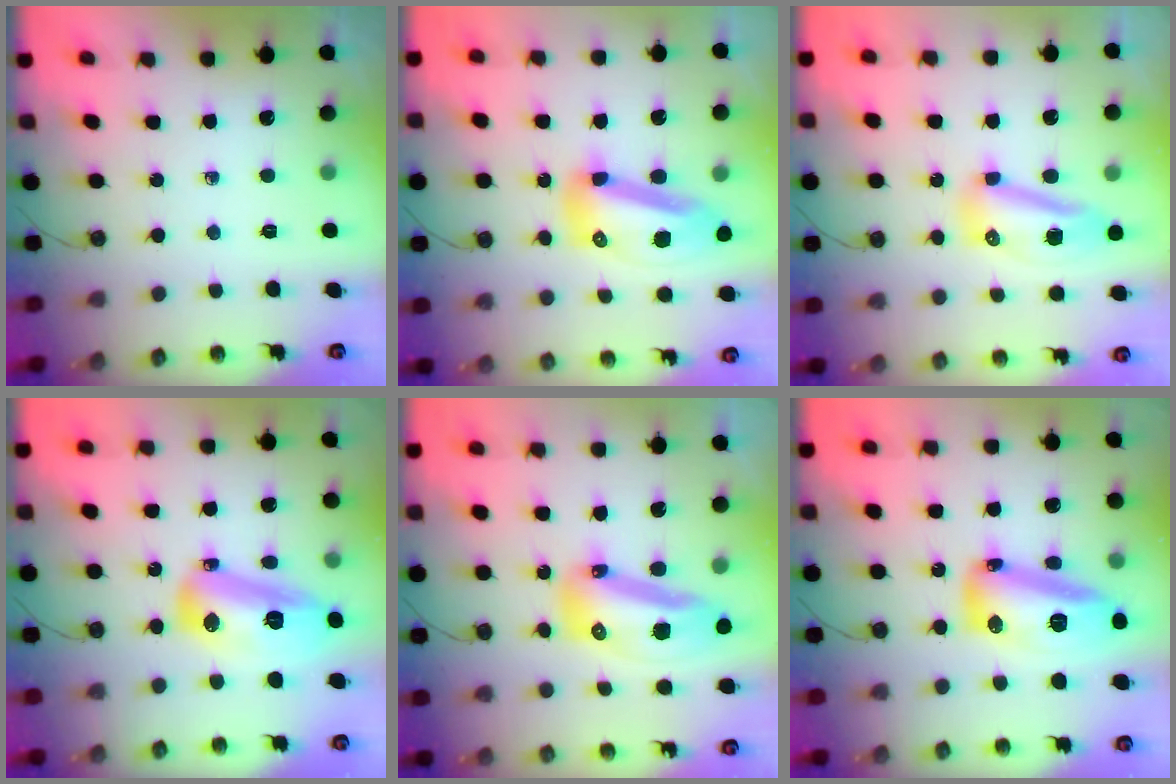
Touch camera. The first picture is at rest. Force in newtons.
{"total": 15.0, "press": 14.9, "slide": 1.8}
{"total": 10.0, "press": 9.9, "slide": 1.3}
{"total": 14.9, "press": 14.8, "slide": 1.8}
{"total": 14.3, "press": 14.2, "slide": 1.7}
{"total": 17.0, "press": 16.9, "slide": 1.5}